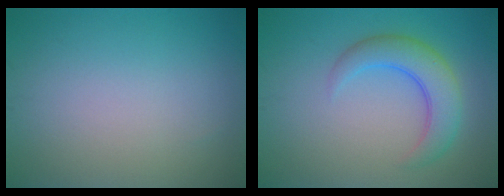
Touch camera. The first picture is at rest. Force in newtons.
{"total": 4.6, "press": 4.6, "slide": 0.1}